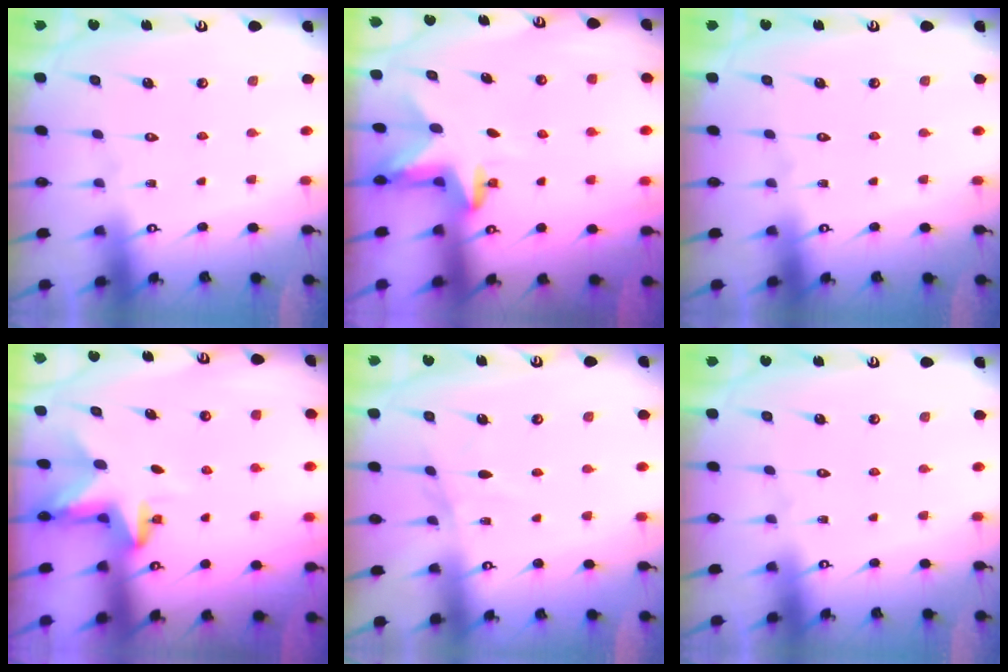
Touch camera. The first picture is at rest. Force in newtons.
{"total": 3.1, "press": 3.0, "slide": 0.7}
{"total": 0.0}
{"total": 3.5, "press": 3.5, "slide": 0.1}
{"total": 4.3, "press": 4.3, "slide": 0.4}
{"total": 0.0}